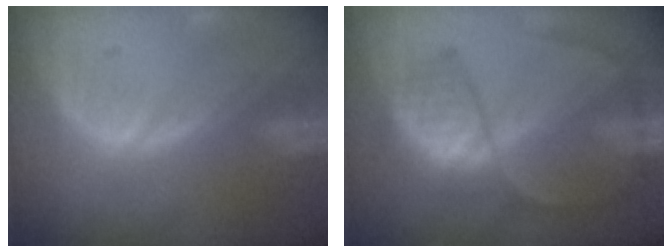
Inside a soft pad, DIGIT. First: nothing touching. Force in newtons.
{"total": 6.9, "press": 6.6, "slide": 1.7}